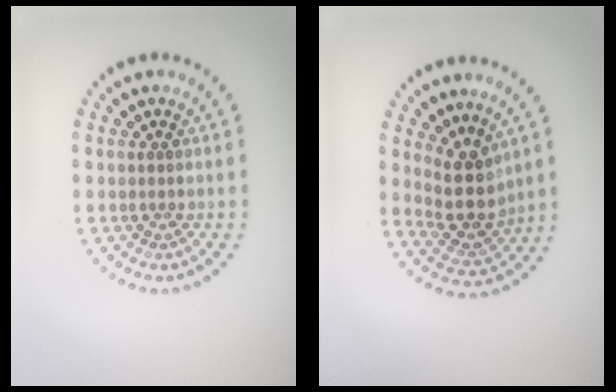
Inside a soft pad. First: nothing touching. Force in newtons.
{"total": 3.7, "press": 3.0, "slide": 2.2}